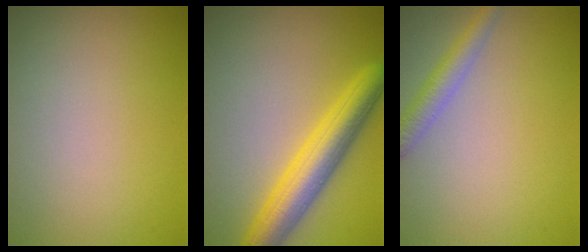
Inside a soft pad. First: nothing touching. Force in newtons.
{"total": 5.8, "press": 5.8, "slide": 0.1}
{"total": 2.4, "press": 2.4, "slide": 0.1}